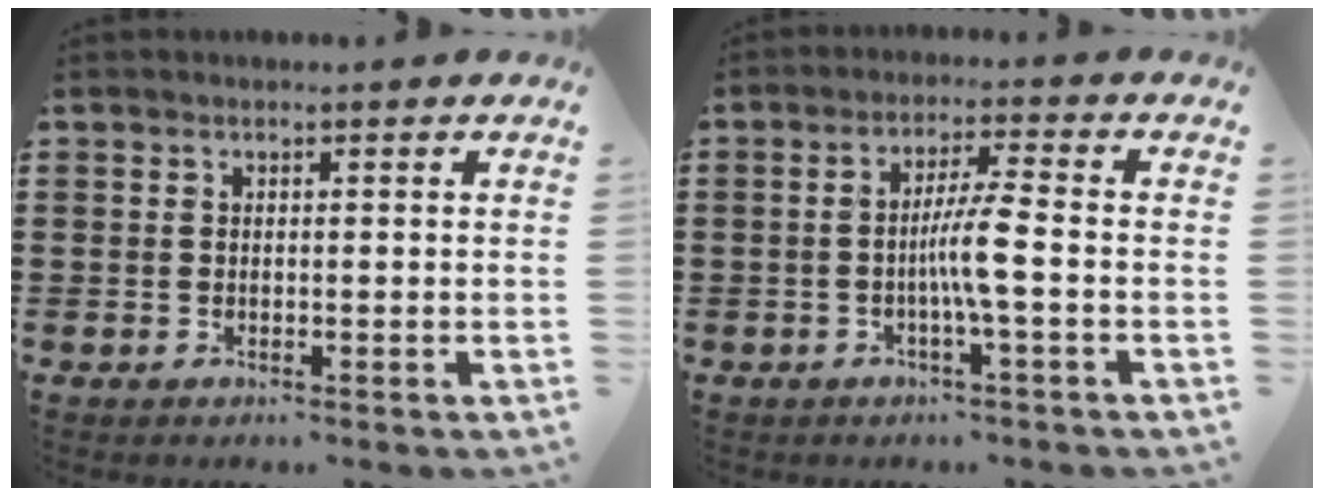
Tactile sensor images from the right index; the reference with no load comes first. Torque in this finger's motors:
{"motor_torque": [1.45, 0.69, 0.34, 0.06]}